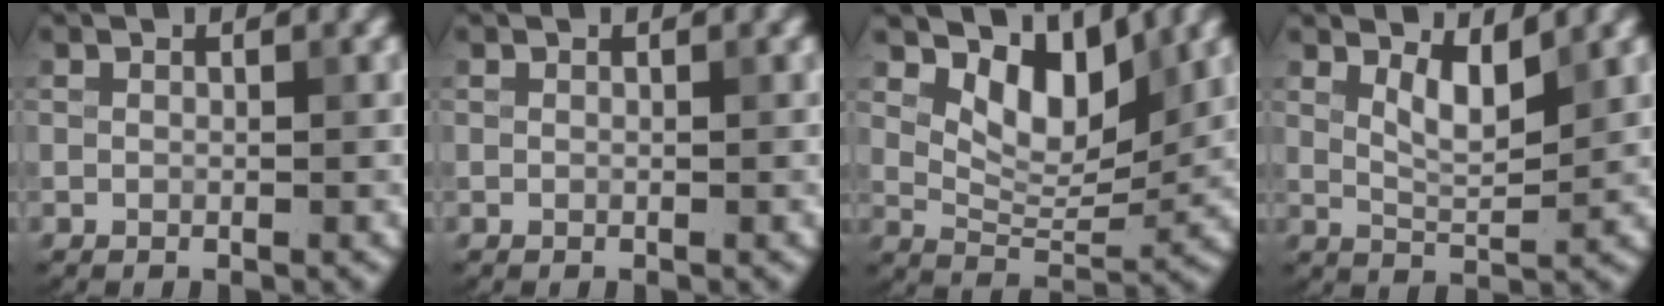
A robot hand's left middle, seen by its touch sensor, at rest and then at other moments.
{"total": 0.0}
{"total": 5.7, "force": [3.1, 2.8, 3.9], "torque": [-0.067, -0.014, 0.048]}
{"total": 2.9, "force": [1.7, 0.8, 2.2], "torque": [-0.041, -0.008, 0.035]}